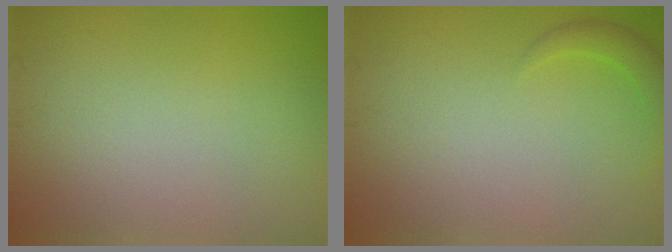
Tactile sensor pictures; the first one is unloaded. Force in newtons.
{"total": 1.8, "press": 1.8, "slide": 0.1}